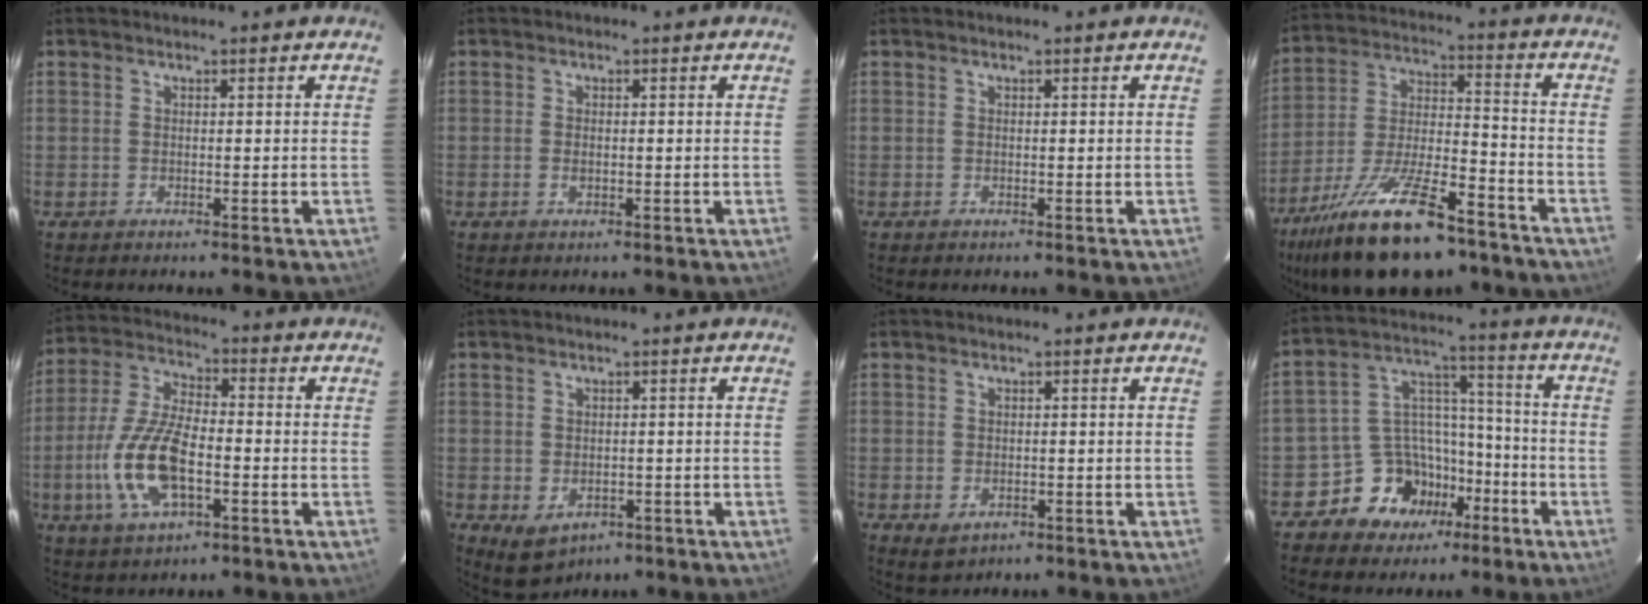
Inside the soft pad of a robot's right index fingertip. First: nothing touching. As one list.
[{"total": 1.2, "force": [-0.3, 0.7, 0.9], "torque": [-0.019, 0.000, -0.006]}, {"total": 0.0}, {"total": 22.6, "force": [-15.8, 7.6, 14.3], "torque": [-0.275, -0.025, -0.258]}, {"total": 14.0, "force": [-3.9, 5.8, 12.1], "torque": [-0.263, -0.002, -0.075]}, {"total": 5.1, "force": [-1.8, 3.9, 2.7], "torque": [-0.055, -0.010, -0.013]}, {"total": 2.9, "force": [-0.9, 2.3, 1.6], "torque": [-0.027, -0.005, -0.009]}, {"total": 12.8, "force": [-7.6, 9.6, 3.6], "torque": [-0.077, 0.052, -0.117]}]